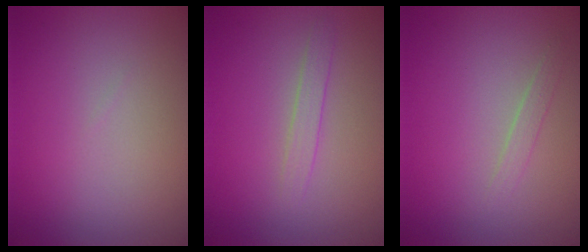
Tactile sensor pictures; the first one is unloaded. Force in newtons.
{"total": 1.2, "press": 1.2, "slide": 0.0}
{"total": 0.9, "press": 0.9, "slide": 0.0}